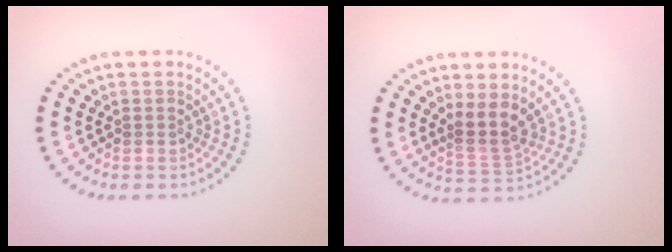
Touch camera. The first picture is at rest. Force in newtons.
{"total": 2.8, "press": 2.2, "slide": 1.7}